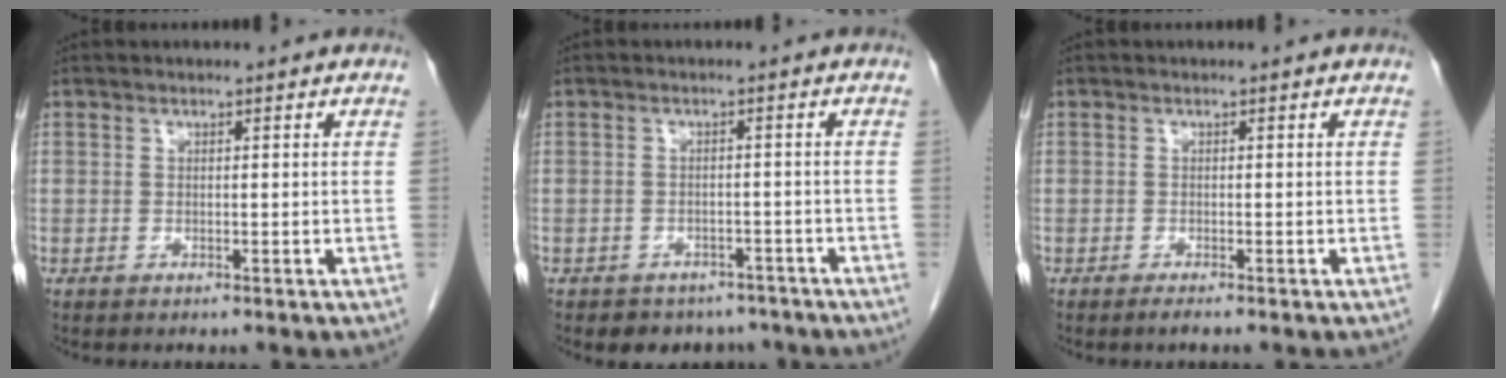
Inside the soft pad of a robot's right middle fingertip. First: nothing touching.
{"total": 5.5, "force": [-4.6, 3.1, 0.6], "torque": [0.004, 0.012, -0.057]}
{"total": 0.8, "force": [-0.6, -0.2, 0.5], "torque": [-0.009, -0.001, -0.013]}